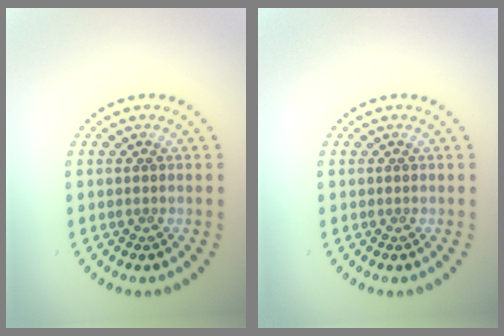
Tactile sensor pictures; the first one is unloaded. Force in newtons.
{"total": 0.0}